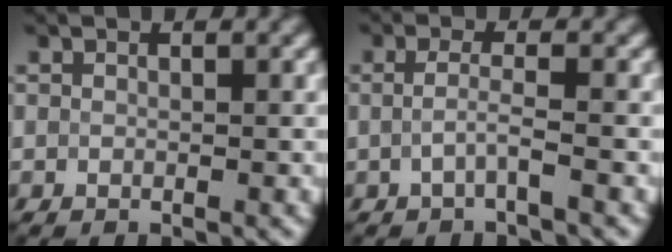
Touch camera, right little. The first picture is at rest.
{"total": 1.9, "force": [-0.6, 0.4, 1.8], "torque": [-0.034, 0.002, -0.017]}